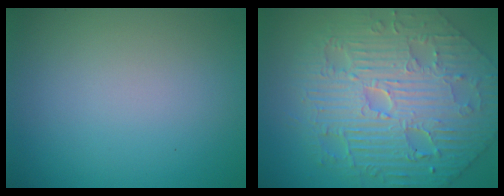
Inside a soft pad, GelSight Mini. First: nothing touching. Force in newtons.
{"total": 9.3, "press": 7.0, "slide": 6.0}